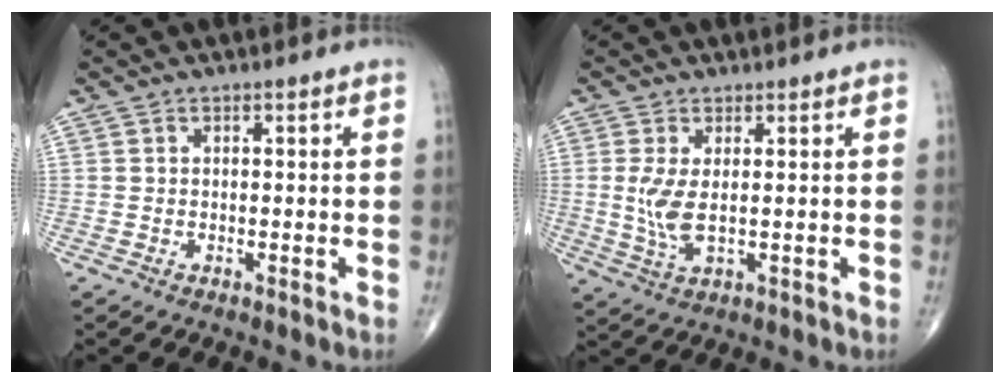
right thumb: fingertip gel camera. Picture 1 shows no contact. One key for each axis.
{"total": 6.2, "fx": 0.6, "fy": 2.2, "fz": 5.7, "tx": -0.137, "ty": -0.015, "tz": 0.019}